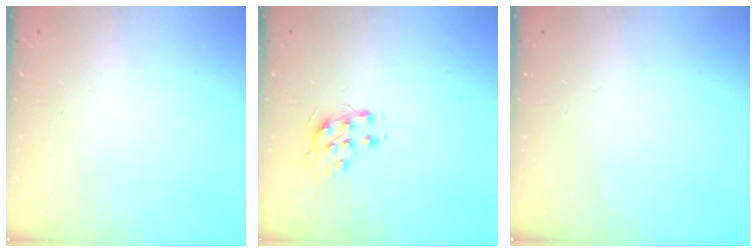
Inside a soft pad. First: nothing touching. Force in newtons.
{"total": 8.4, "press": 8.4, "slide": 0.2}
{"total": 0.0}